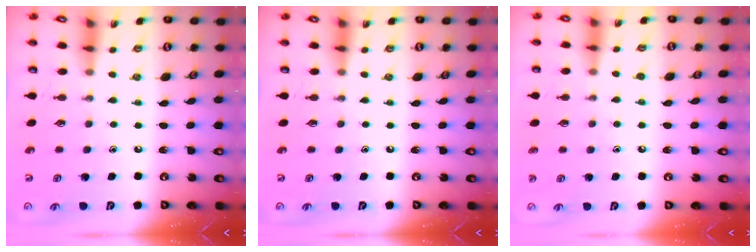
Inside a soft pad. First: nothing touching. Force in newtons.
{"total": 0.0}
{"total": 3.5, "press": 3.5, "slide": 0.4}